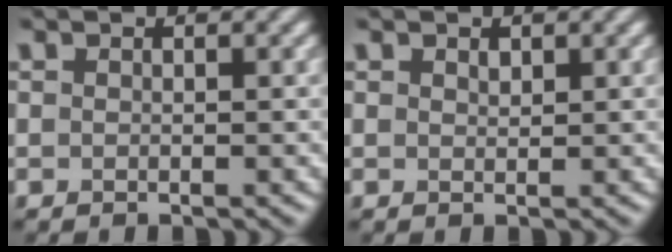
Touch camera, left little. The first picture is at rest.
{"total": 0.7, "force": [0.5, 0.4, 0.4], "torque": [-0.008, -0.002, 0.010]}